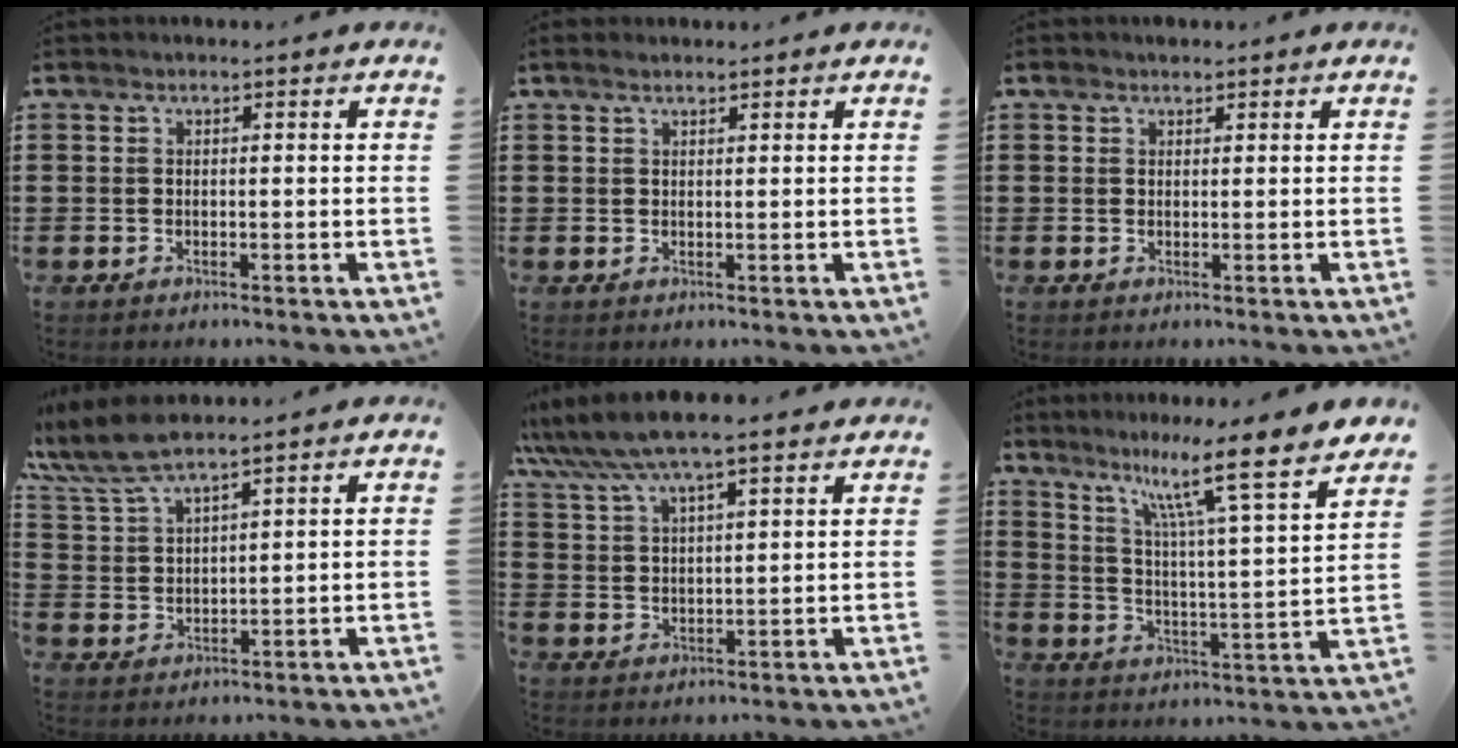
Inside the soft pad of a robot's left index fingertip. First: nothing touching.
{"total": 0.9, "force": [0.8, 0.3, 0.3], "torque": [-0.008, 0.002, 0.015]}
{"total": 1.3, "force": [1.0, 0.8, 0.3], "torque": [-0.001, 0.002, 0.017]}
{"total": 6.5, "force": [5.5, 1.3, 3.2], "torque": [-0.083, -0.014, 0.099]}
{"total": 7.5, "force": [6.3, 1.1, 3.8], "torque": [-0.094, -0.018, 0.111]}
{"total": 11.0, "force": [8.5, -0.4, 6.9], "torque": [-0.139, -0.062, 0.129]}